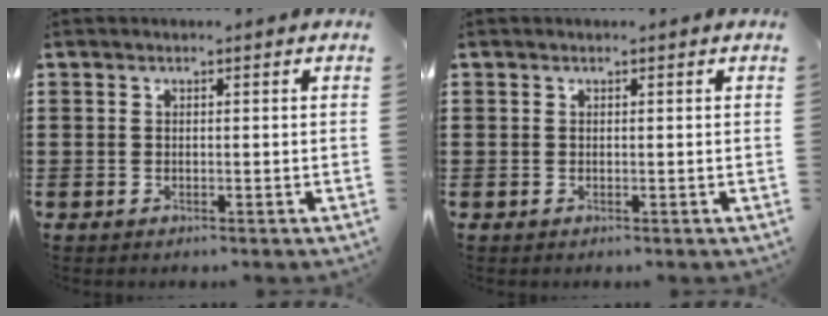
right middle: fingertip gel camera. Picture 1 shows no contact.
{"total": 0.0}